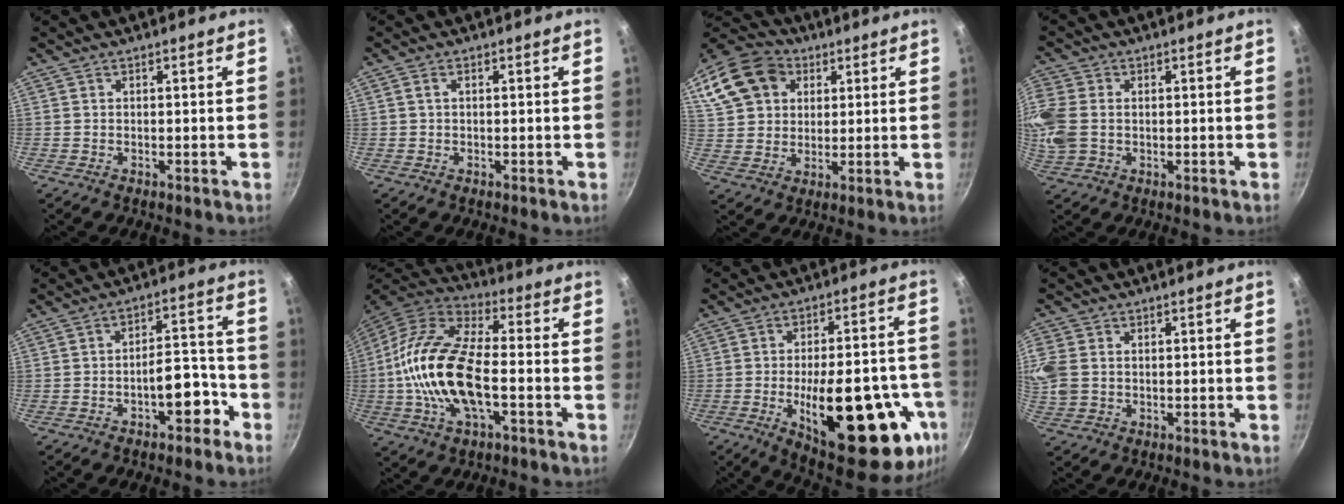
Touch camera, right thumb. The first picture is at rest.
{"total": 1.2, "force": [0.2, 0.7, 1.0], "torque": [-0.018, 0.005, 0.003]}
{"total": 18.0, "force": [7.1, 13.8, 9.1], "torque": [-0.183, 0.025, 0.126]}
{"total": 9.9, "force": [0.5, 7.5, 6.4], "torque": [-0.150, 0.007, 0.007]}
{"total": 7.8, "force": [-4.0, 3.6, 5.6], "torque": [-0.050, 0.058, -0.046]}
{"total": 20.1, "force": [-3.0, 9.7, 17.3], "torque": [-0.325, 0.035, -0.070]}
{"total": 28.0, "force": [-9.1, 11.3, 23.9], "torque": [-0.281, 0.018, -0.111]}
{"total": 8.8, "force": [1.1, 7.1, 5.2], "torque": [-0.121, 0.008, 0.023]}